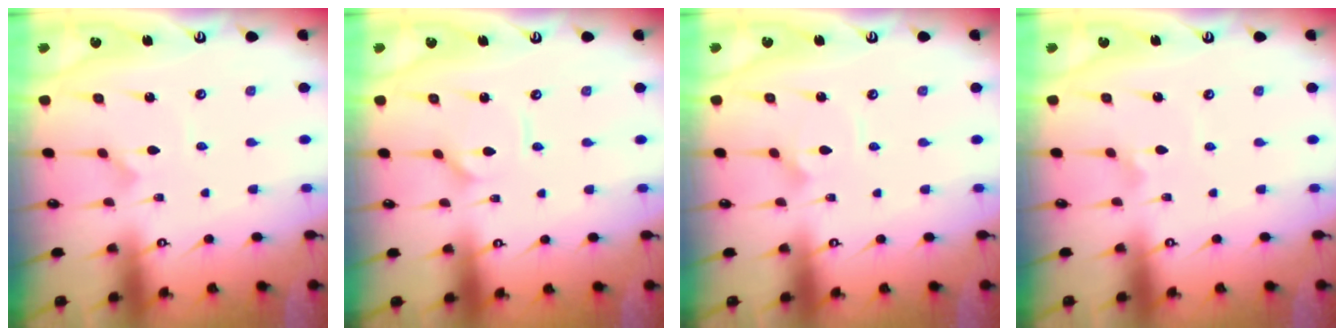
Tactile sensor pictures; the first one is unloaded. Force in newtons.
{"total": 1.7, "press": 1.6, "slide": 0.2}
{"total": 2.5, "press": 2.5, "slide": 0.1}
{"total": 2.4, "press": 2.4, "slide": 0.5}